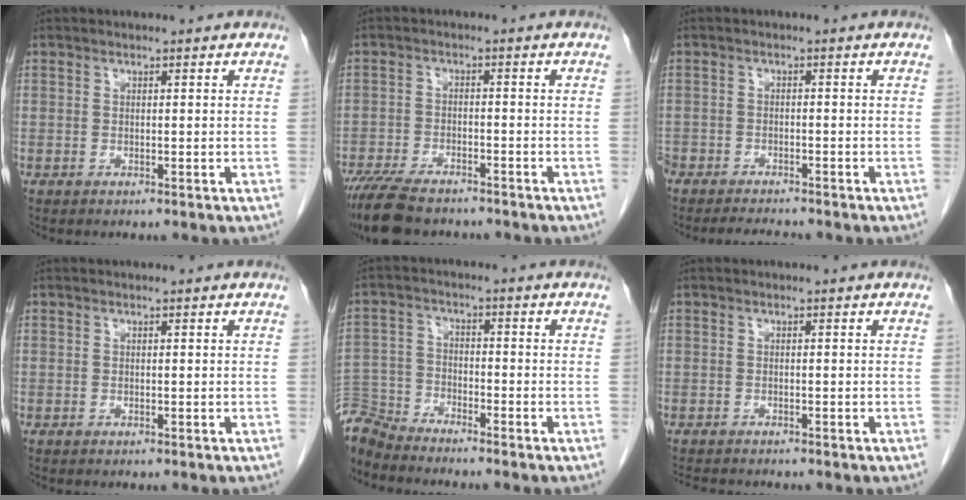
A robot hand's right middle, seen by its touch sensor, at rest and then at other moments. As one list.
[{"total": 10.1, "force": [-8.4, 3.2, 4.6], "torque": [-0.082, -0.015, -0.136]}, {"total": 5.2, "force": [-4.9, 1.2, 1.4], "torque": [-0.023, -0.009, -0.080]}, {"total": 0.0}, {"total": 6.7, "force": [-6.7, 0.4, 0.0], "torque": [-0.005, -0.003, -0.133]}, {"total": 3.5, "force": [-3.2, 0.9, 1.1], "torque": [-0.014, -0.008, -0.048]}]